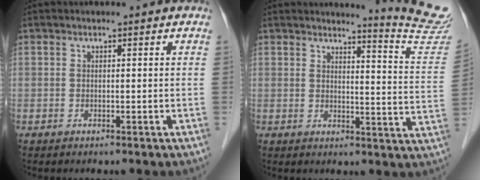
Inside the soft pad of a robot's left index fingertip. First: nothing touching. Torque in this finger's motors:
{"motor_torque": [0.18, -0.66, 0.01, 0.00]}